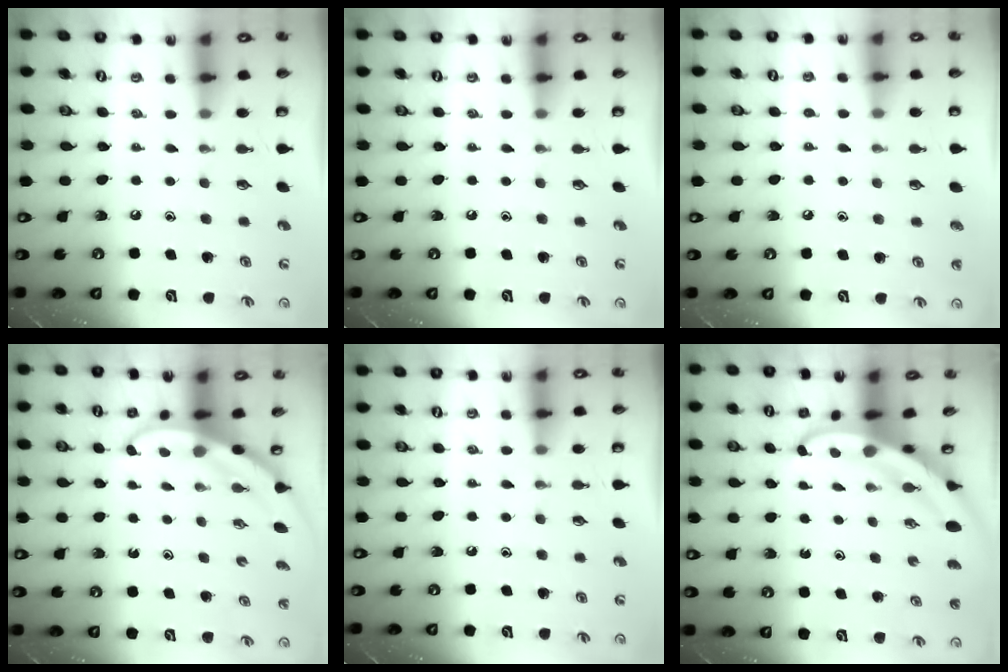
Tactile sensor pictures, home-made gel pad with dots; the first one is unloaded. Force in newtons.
{"total": 0.0}
{"total": 4.8, "press": 4.7, "slide": 0.9}
{"total": 3.1, "press": 3.1, "slide": 0.2}
{"total": 0.0}
{"total": 4.6, "press": 4.6, "slide": 0.4}